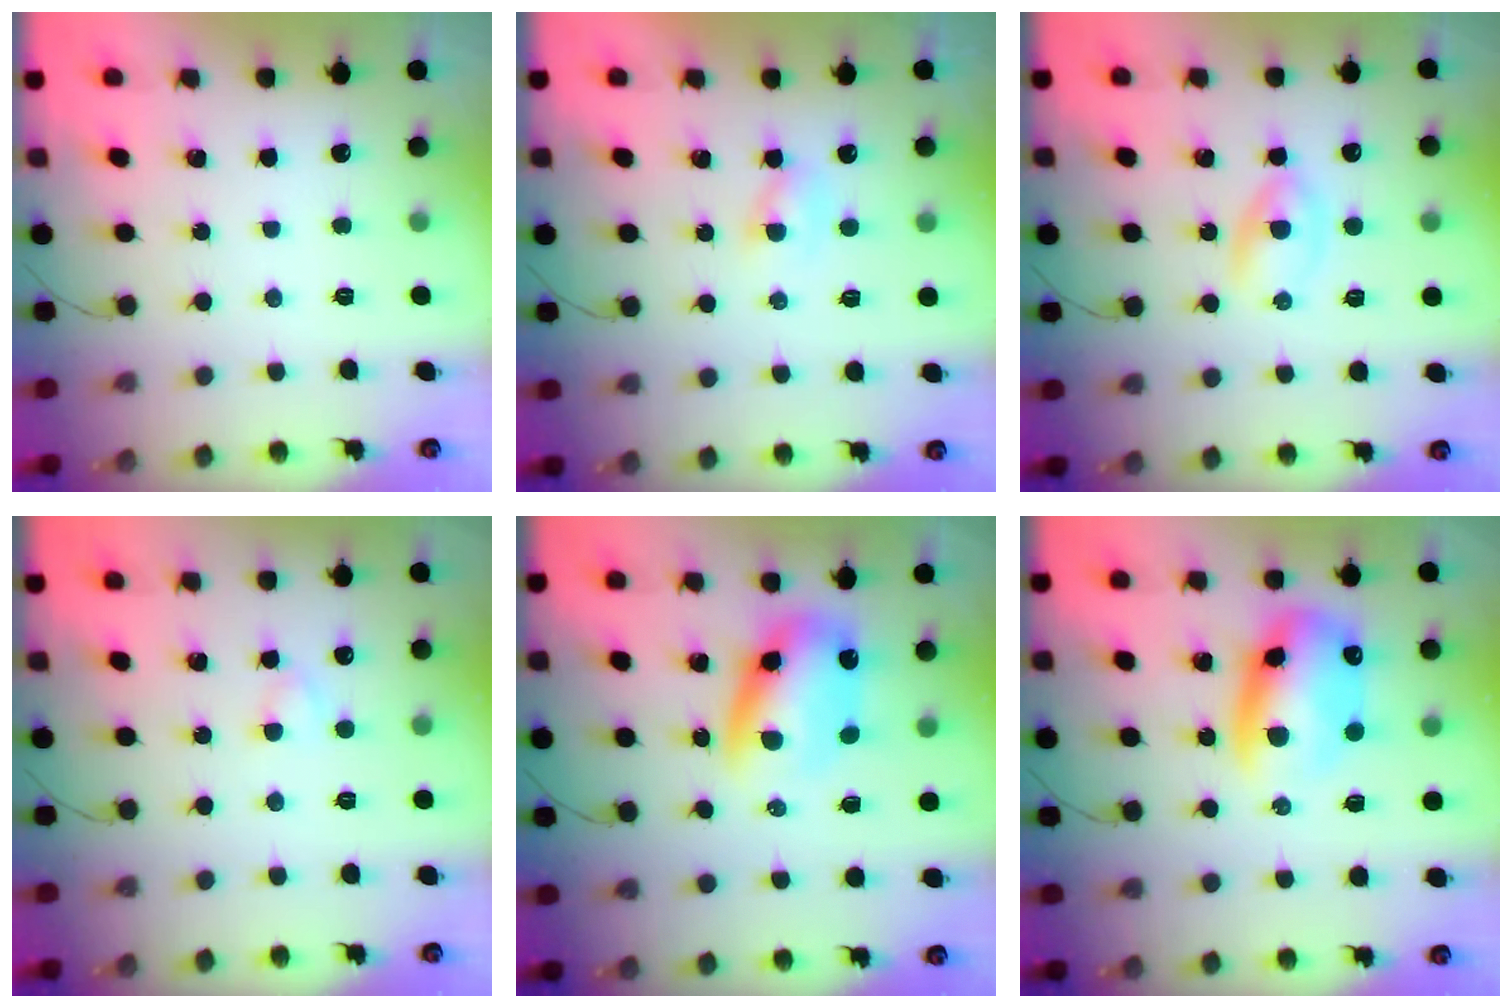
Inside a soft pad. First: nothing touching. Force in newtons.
{"total": 1.7, "press": 1.5, "slide": 0.8}
{"total": 2.9, "press": 2.6, "slide": 1.3}
{"total": 2.1, "press": 1.9, "slide": 0.9}
{"total": 8.5, "press": 8.4, "slide": 1.6}
{"total": 12.4, "press": 11.9, "slide": 3.2}